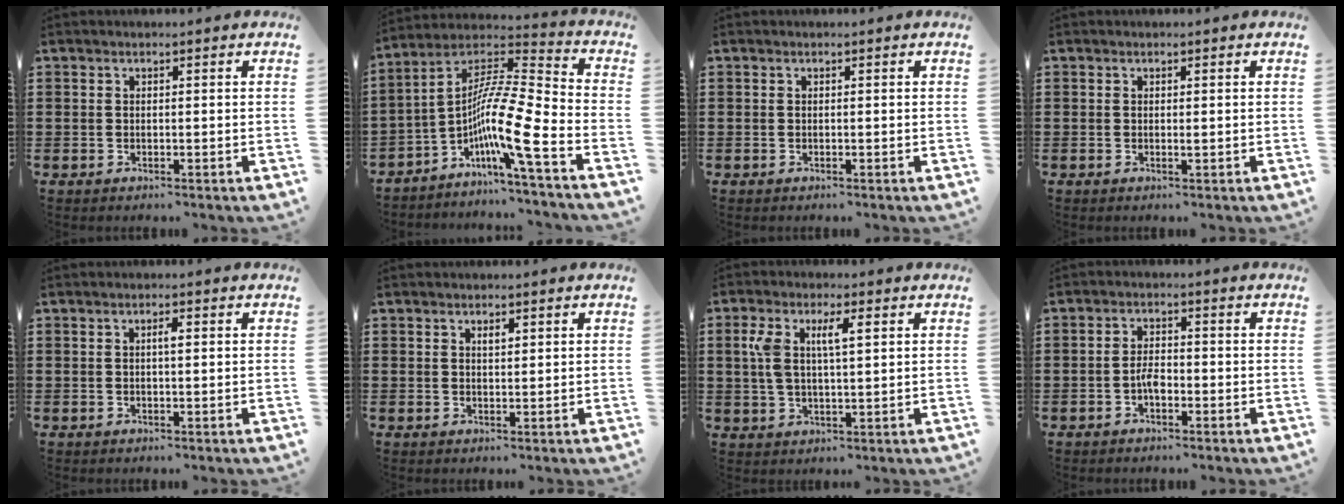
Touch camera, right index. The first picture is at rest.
{"total": 11.9, "force": [-4.9, 1.3, 10.7], "torque": [-0.221, -0.034, -0.105]}
{"total": 0.0}
{"total": 0.6, "force": [0.1, 0.1, 0.5], "torque": [-0.011, -0.001, 0.002]}
{"total": 1.3, "force": [0.2, 0.3, 1.3], "torque": [-0.025, 0.003, 0.002]}
{"total": 1.2, "force": [0.6, 0.5, 0.9], "torque": [-0.019, 0.004, 0.010]}
{"total": 6.1, "force": [1.7, 2.2, 5.4], "torque": [-0.113, 0.010, 0.027]}
{"total": 2.7, "force": [-1.1, 1.1, 2.2], "torque": [-0.050, 0.000, -0.022]}